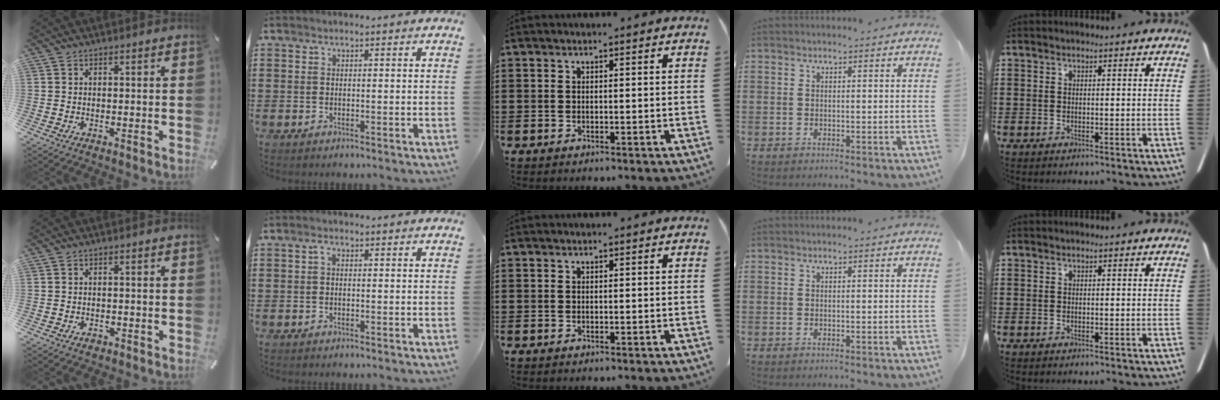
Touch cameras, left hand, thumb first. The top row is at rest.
{"thumb": {"total": 1.4, "force": [-0.9, 0.8, 0.6], "torque": [-0.012, 0.003, -0.018]}, "index": {"total": 0.8, "force": [-0.1, 0.5, 0.7], "torque": [-0.014, 0.004, -0.003]}}